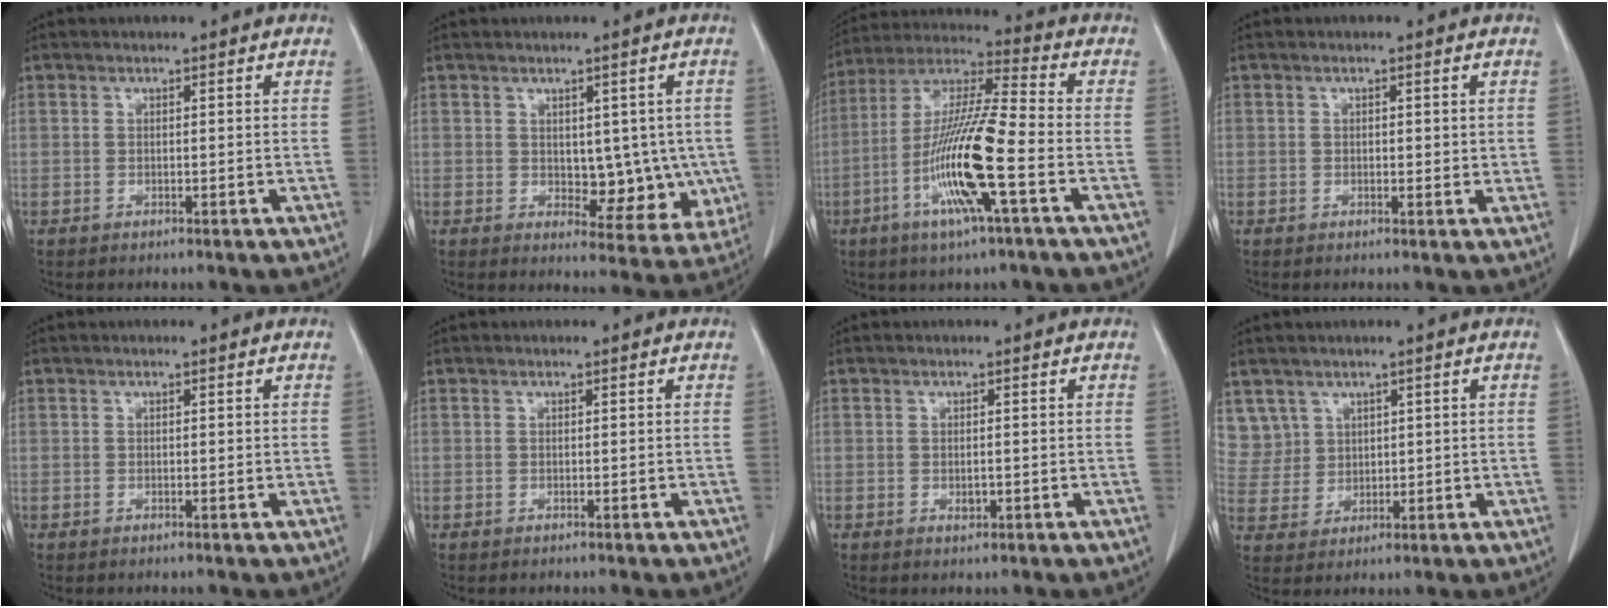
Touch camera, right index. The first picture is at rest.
{"total": 7.8, "force": [0.1, 4.7, 6.2], "torque": [-0.054, 0.000, 0.019]}
{"total": 15.6, "force": [-4.8, 0.5, 14.8], "torque": [-0.298, -0.007, -0.094]}
{"total": 1.4, "force": [0.3, 0.8, 1.2], "torque": [-0.017, -0.001, 0.004]}
{"total": 0.0}
{"total": 0.0}
{"total": 1.2, "force": [-0.2, 0.7, 0.9], "torque": [-0.017, 0.000, 0.003]}
{"total": 6.3, "force": [3.6, 5.2, -0.4], "torque": [0.012, 0.012, 0.083]}